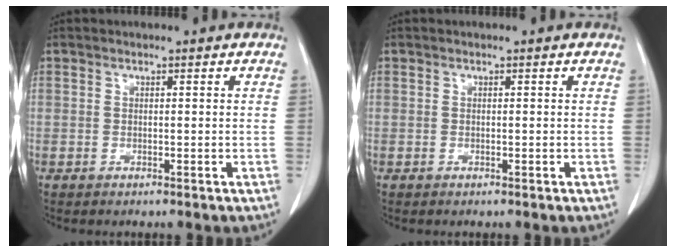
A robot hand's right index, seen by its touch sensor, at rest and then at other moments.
{"total": 0.0}